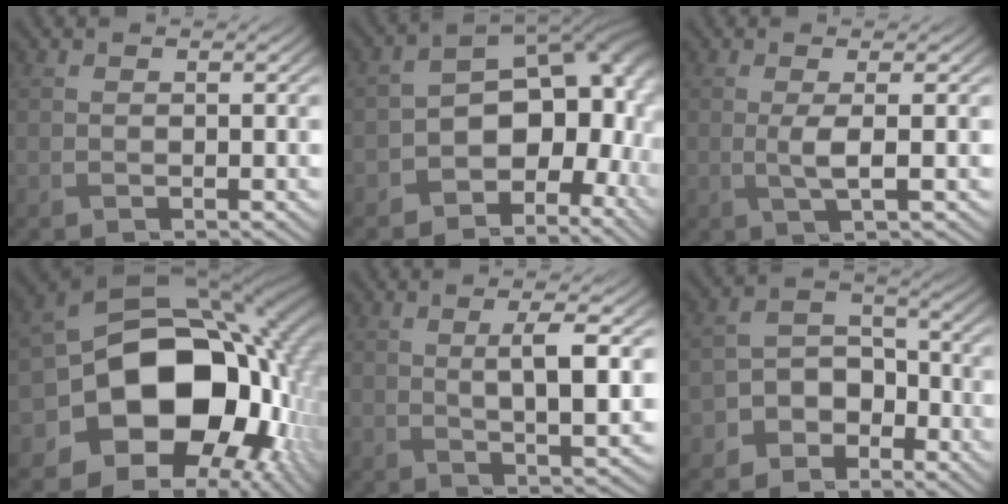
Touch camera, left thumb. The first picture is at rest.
{"total": 12.7, "force": [-3.7, 8.7, 8.5], "torque": [-0.109, -0.026, -0.062]}
{"total": 2.7, "force": [0.0, 0.4, 2.7], "torque": [-0.055, -0.001, 0.000]}
{"total": 18.0, "force": [-3.4, 13.7, 11.1], "torque": [-0.186, -0.039, -0.046]}
{"total": 5.5, "force": [1.0, 1.3, 5.3], "torque": [-0.095, -0.002, 0.022]}
{"total": 5.8, "force": [-4.0, 3.7, 1.7], "torque": [-0.034, 0.002, -0.086]}